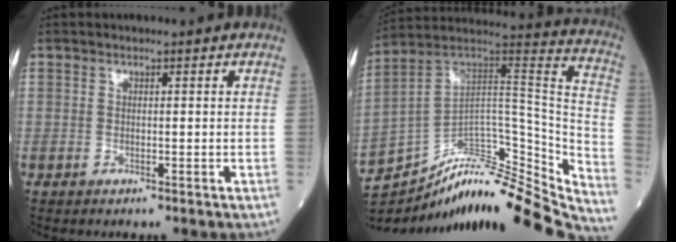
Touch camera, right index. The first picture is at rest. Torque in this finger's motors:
{"motor_torque": [-0.20, -0.46, 0.10, 0.00]}